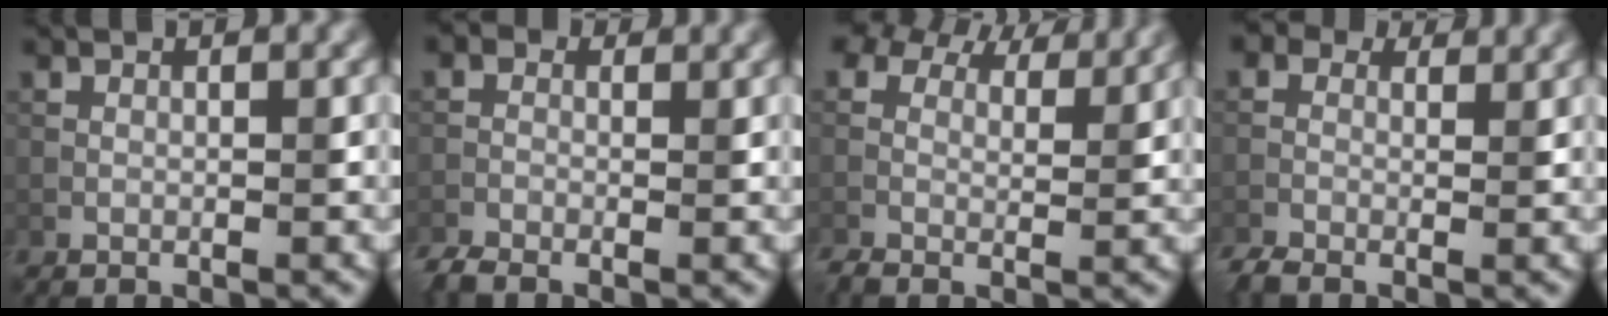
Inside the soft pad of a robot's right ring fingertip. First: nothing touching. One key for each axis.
{"total": 2.7, "fx": -1.7, "fy": 1.5, "fz": 1.4, "tx": -0.036, "ty": -0.007, "tz": -0.036}
{"total": 7.4, "fx": 5.2, "fy": 3.7, "fz": 3.6, "tx": -0.076, "ty": 0.007, "tz": 0.079}
{"total": 4.3, "fx": -0.2, "fy": 3.2, "fz": 2.8, "tx": -0.057, "ty": -0.002, "tz": -0.003}